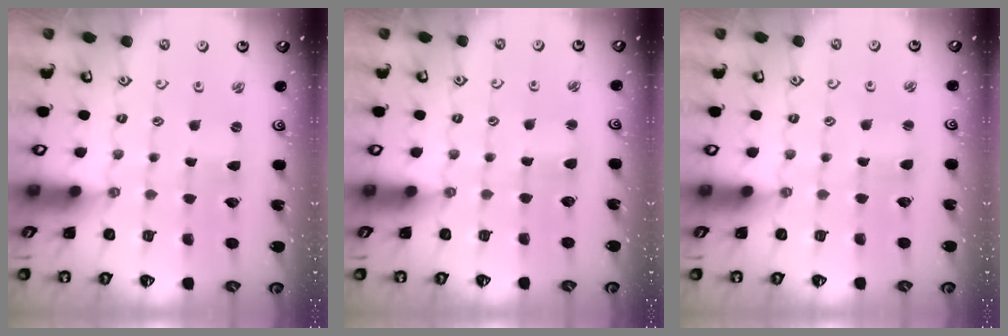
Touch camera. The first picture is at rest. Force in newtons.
{"total": 1.7, "press": 1.7, "slide": 0.2}
{"total": 2.2, "press": 2.2, "slide": 0.2}